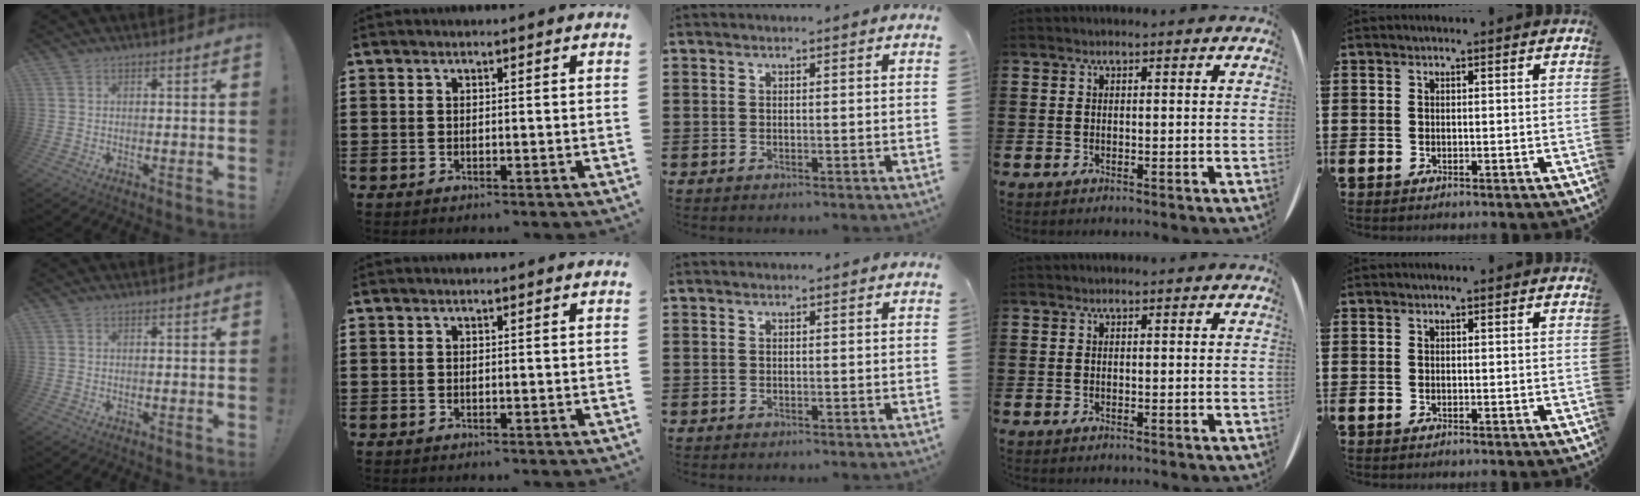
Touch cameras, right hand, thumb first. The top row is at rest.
{}